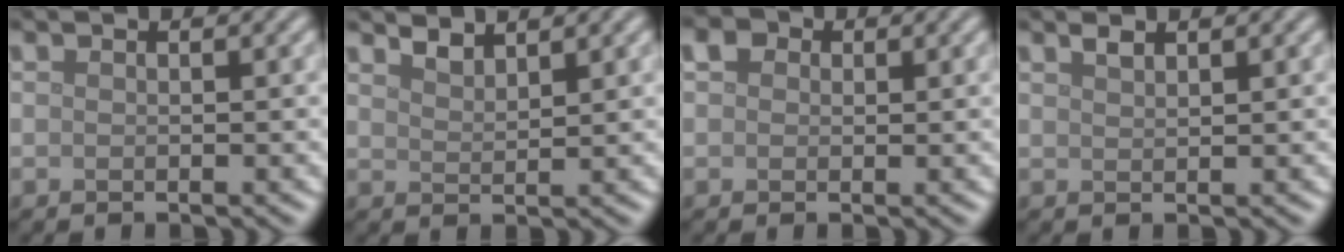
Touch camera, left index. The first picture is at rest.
{"total": 1.8, "force": [1.8, 0.2, 0.4], "torque": [-0.007, 0.000, 0.035]}
{"total": 1.5, "force": [0.4, 1.4, 0.6], "torque": [-0.008, 0.004, 0.001]}
{"total": 0.9, "force": [0.8, 0.2, 0.3], "torque": [-0.006, 0.002, 0.017]}